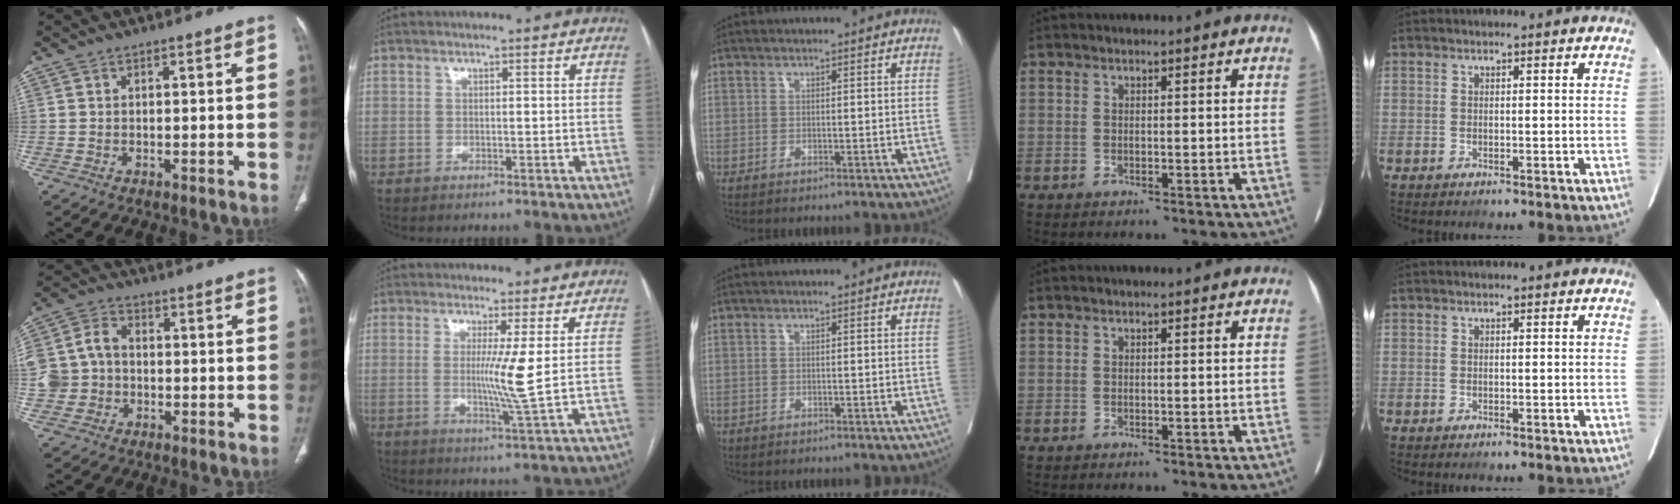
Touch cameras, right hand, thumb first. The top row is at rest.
{"thumb": {"total": 8.2, "force": [-1.0, 7.2, 3.8], "torque": [-0.062, 0.028, -0.024]}, "index": {"total": 5.5, "force": [0.6, -1.4, 5.3], "torque": [-0.099, -0.019, 0.013]}}